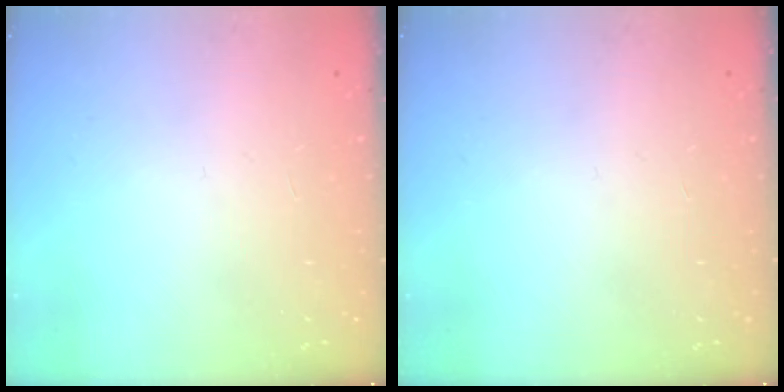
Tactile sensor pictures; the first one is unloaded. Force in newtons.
{"total": 0.0}